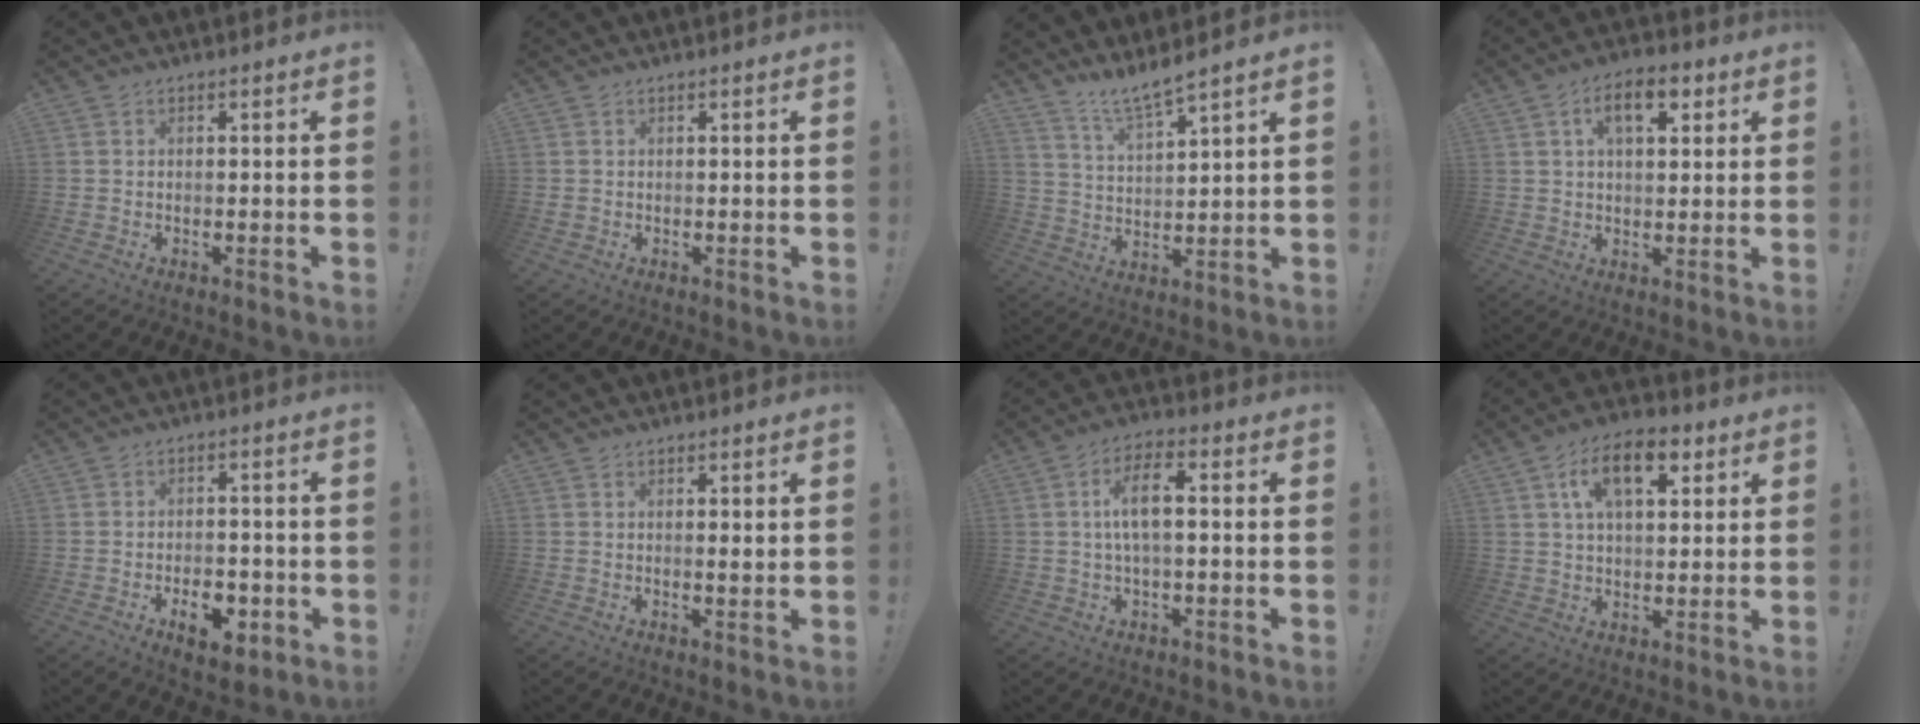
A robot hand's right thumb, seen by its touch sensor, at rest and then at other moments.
{"total": 0.5, "force": [-0.1, 0.5, 0.1], "torque": [-0.010, 0.006, 0.000]}
{"total": 6.9, "force": [6.3, -0.1, 2.8], "torque": [-0.061, -0.041, 0.114]}
{"total": 9.4, "force": [3.8, 4.8, 7.2], "torque": [-0.099, 0.000, 0.062]}
{"total": 8.4, "force": [-3.9, 4.8, 5.7], "torque": [-0.062, 0.016, -0.063]}
{"total": 1.0, "force": [0.6, 0.1, 0.8], "torque": [-0.004, -0.006, 0.006]}
{"total": 8.8, "force": [0.5, 3.1, 8.2], "torque": [-0.154, 0.006, 0.006]}
{"total": 13.4, "force": [5.4, 7.0, 10.1], "torque": [-0.151, 0.000, 0.092]}